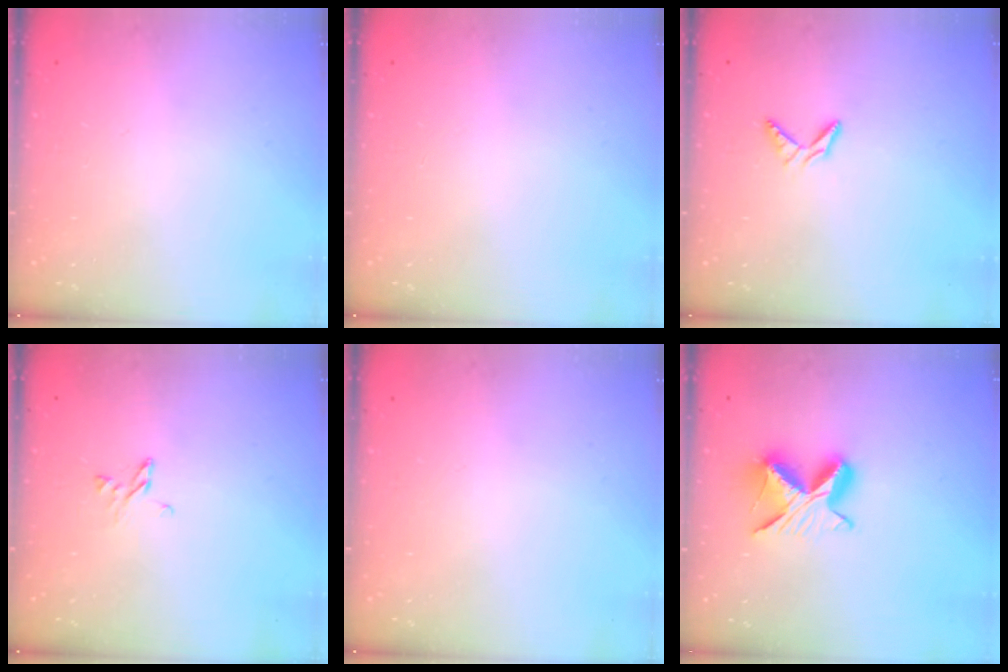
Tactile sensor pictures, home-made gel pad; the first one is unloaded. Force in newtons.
{"total": 0.0}
{"total": 3.9, "press": 3.9, "slide": 0.3}
{"total": 3.6, "press": 3.6, "slide": 0.4}
{"total": 0.0}
{"total": 9.1, "press": 9.1, "slide": 0.3}